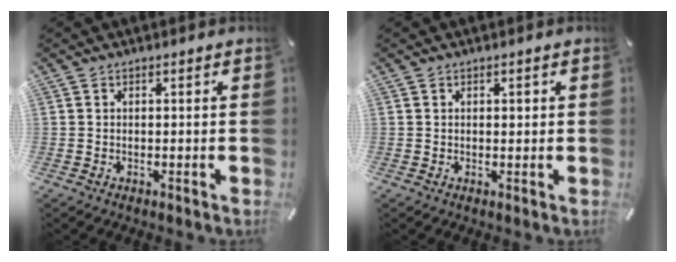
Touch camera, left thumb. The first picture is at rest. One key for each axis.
{"total": 0.8, "fx": 0.3, "fy": 0.6, "fz": 0.5, "tx": -0.002, "ty": -0.001, "tz": 0.003}